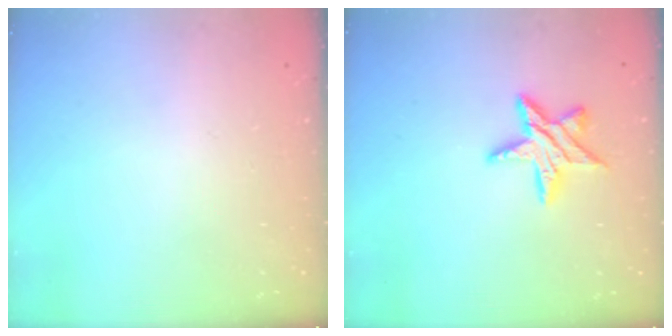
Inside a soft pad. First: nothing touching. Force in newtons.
{"total": 11.5, "press": 11.4, "slide": 0.7}